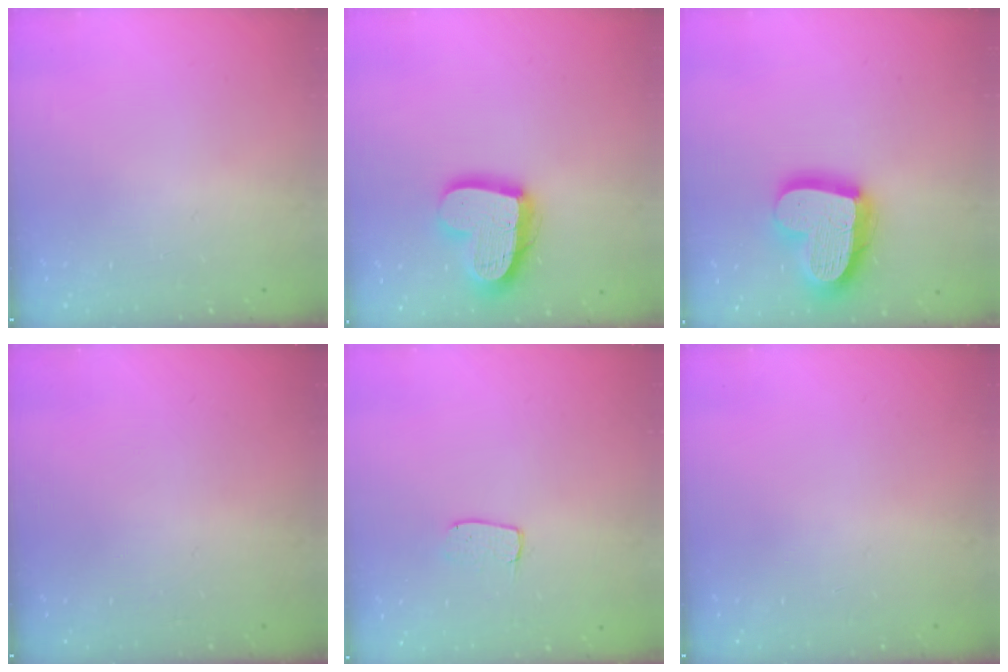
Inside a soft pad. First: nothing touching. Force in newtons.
{"total": 17.2, "press": 17.2, "slide": 1.4}
{"total": 20.8, "press": 20.7, "slide": 1.9}
{"total": 0.0}
{"total": 3.9, "press": 3.9, "slide": 0.3}
{"total": 0.0}